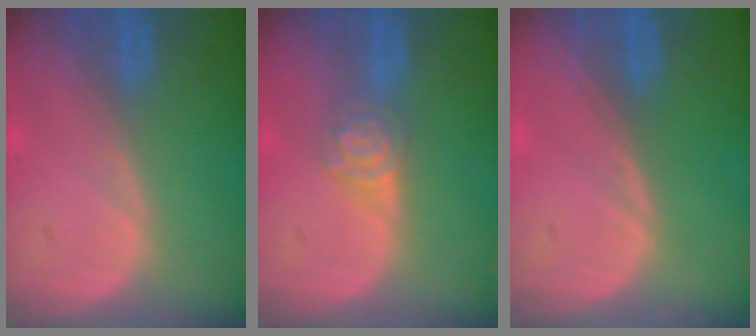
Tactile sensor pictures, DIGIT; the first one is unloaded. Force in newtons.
{"total": 4.3, "press": 3.9, "slide": 1.9}
{"total": 0.0}